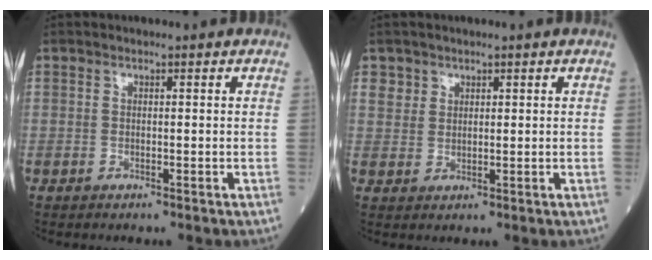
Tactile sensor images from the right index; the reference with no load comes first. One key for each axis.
{"total": 2.1, "fx": 1.2, "fy": 1.7, "fz": -0.1, "tx": 0.015, "ty": 0.003, "tz": 0.014}